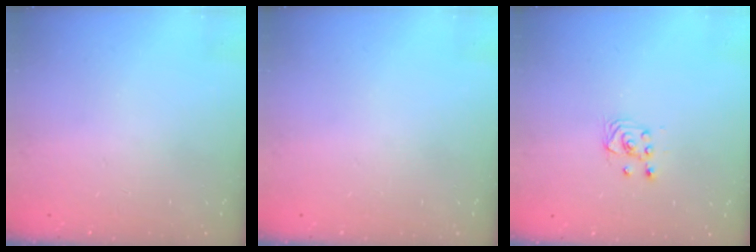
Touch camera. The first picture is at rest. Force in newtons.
{"total": 0.0}
{"total": 2.5, "press": 2.2, "slide": 1.1}